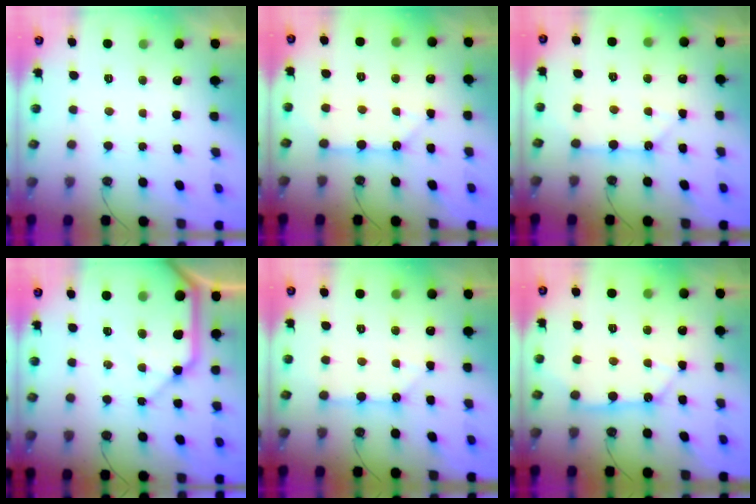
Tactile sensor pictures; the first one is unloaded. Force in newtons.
{"total": 6.6, "press": 6.6, "slide": 0.8}
{"total": 5.4, "press": 5.3, "slide": 0.6}
{"total": 15.0, "press": 14.8, "slide": 2.0}
{"total": 2.5, "press": 2.5, "slide": 0.2}
{"total": 10.9, "press": 10.8, "slide": 1.4}